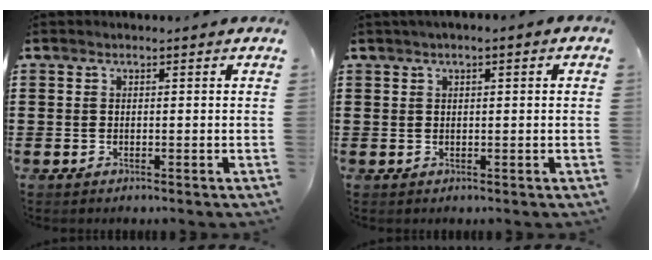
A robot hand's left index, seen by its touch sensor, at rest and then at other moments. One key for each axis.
{"total": 1.0, "fx": 0.2, "fy": 0.1, "fz": 1.0, "tx": -0.016, "ty": -0.001, "tz": 0.004}